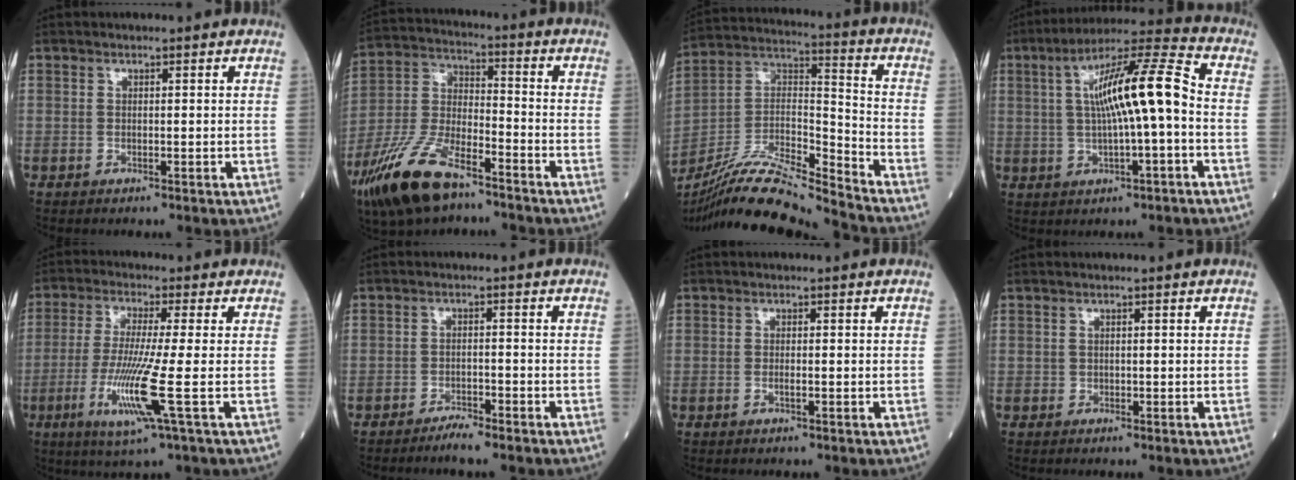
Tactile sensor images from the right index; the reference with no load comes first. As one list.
[{"total": 15.6, "force": [-10.4, 5.2, 10.4], "torque": [-0.225, -0.016, -0.197]}, {"total": 17.1, "force": [-15.7, -0.4, 6.9], "torque": [-0.134, 0.021, -0.290]}, {"total": 13.1, "force": [0.6, 1.3, 13.0], "torque": [-0.222, 0.025, 0.006]}, {"total": 10.1, "force": [-2.9, -1.1, 9.6], "torque": [-0.203, -0.028, -0.059]}, {"total": 2.8, "force": [-2.5, 0.1, 1.4], "torque": [-0.029, -0.003, -0.045]}, {"total": 0.8, "force": [-0.3, 0.1, 0.8], "torque": [-0.013, 0.000, -0.006]}, {"total": 0.0}]